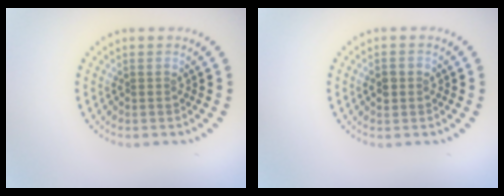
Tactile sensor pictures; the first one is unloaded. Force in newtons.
{"total": 1.9, "press": 1.9, "slide": 0.2}